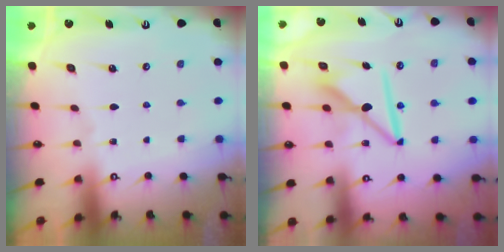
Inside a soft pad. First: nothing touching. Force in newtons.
{"total": 9.9, "press": 9.8, "slide": 1.1}